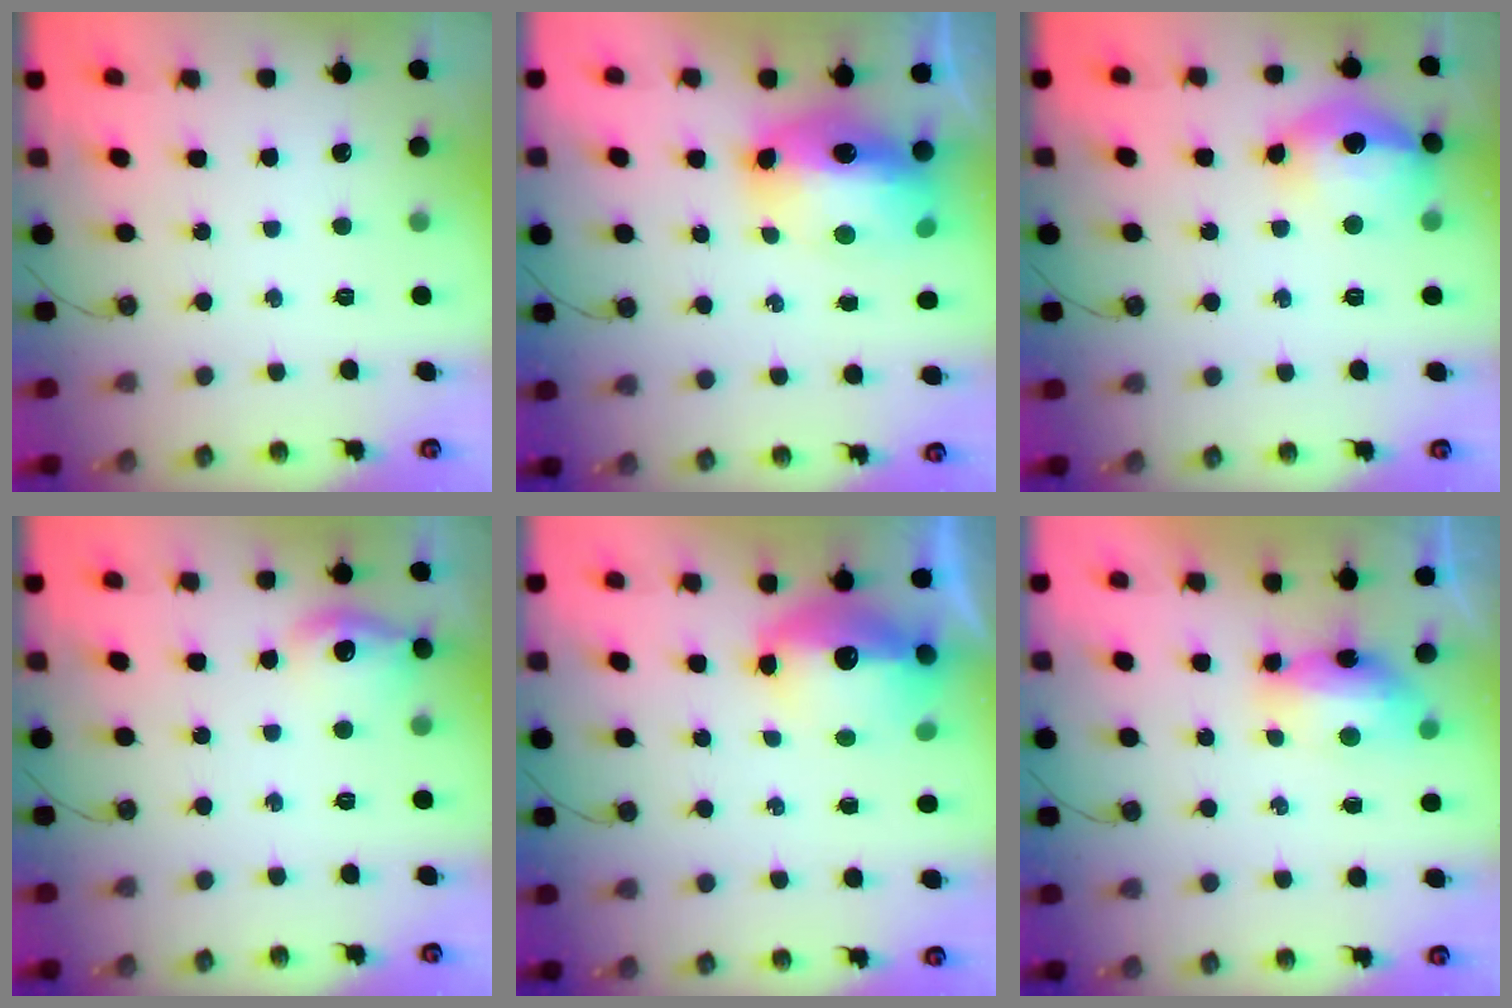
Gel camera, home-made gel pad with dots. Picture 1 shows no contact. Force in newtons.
{"total": 16.2, "press": 16.1, "slide": 1.6}
{"total": 16.2, "press": 16.2, "slide": 1.4}
{"total": 11.9, "press": 11.8, "slide": 1.0}
{"total": 14.1, "press": 14.0, "slide": 1.2}
{"total": 16.8, "press": 10.4, "slide": 13.1}